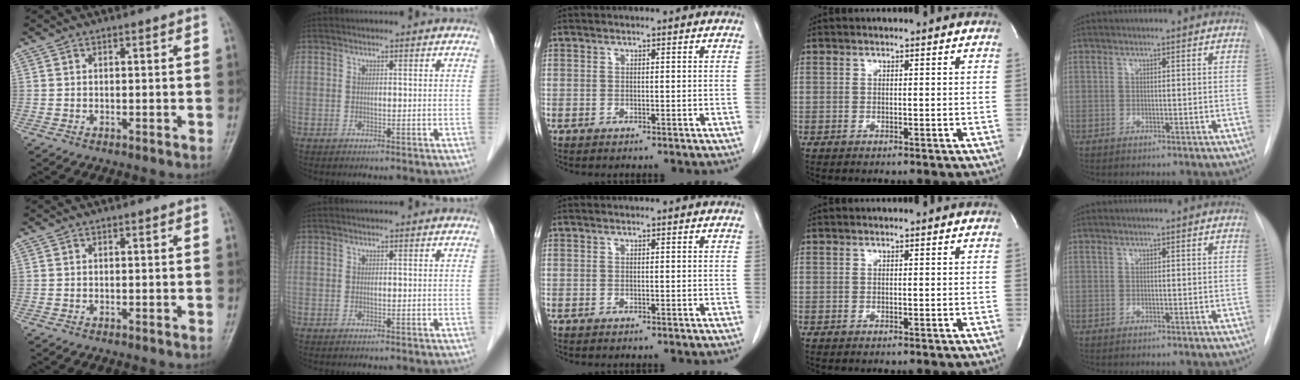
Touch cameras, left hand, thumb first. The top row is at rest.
{}